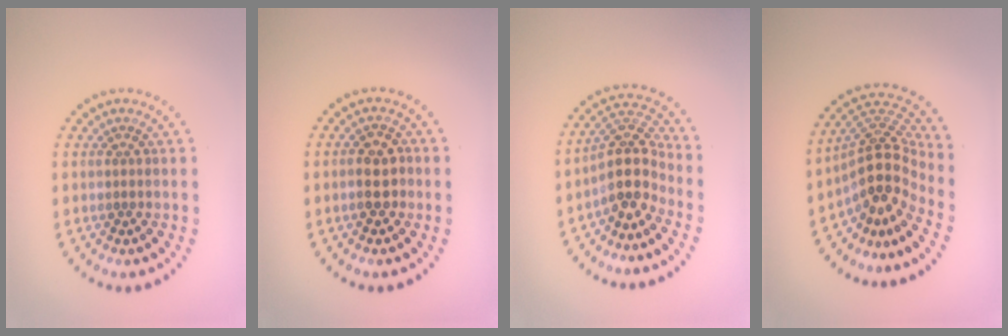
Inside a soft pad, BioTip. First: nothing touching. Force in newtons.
{"total": 2.6, "press": 2.5, "slide": 0.6}
{"total": 4.3, "press": 3.4, "slide": 2.7}
{"total": 5.1, "press": 3.7, "slide": 3.6}